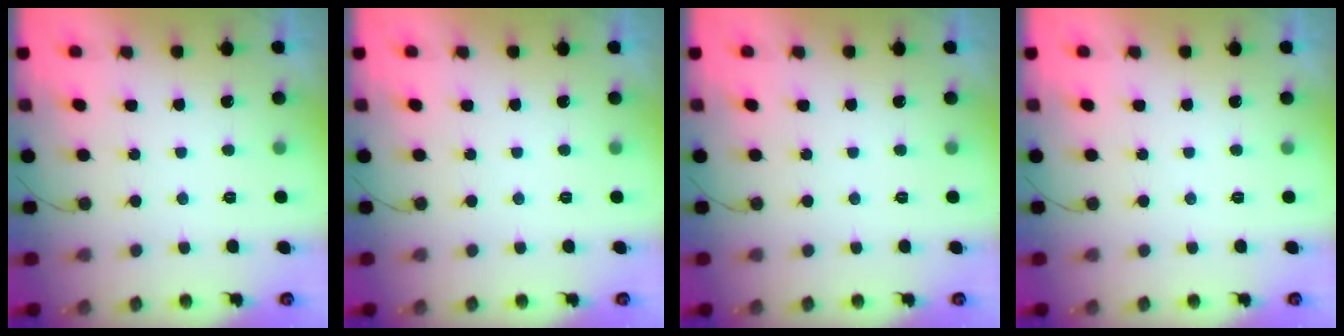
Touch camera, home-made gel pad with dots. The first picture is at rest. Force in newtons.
{"total": 0.0}
{"total": 0.0}
{"total": 0.0}